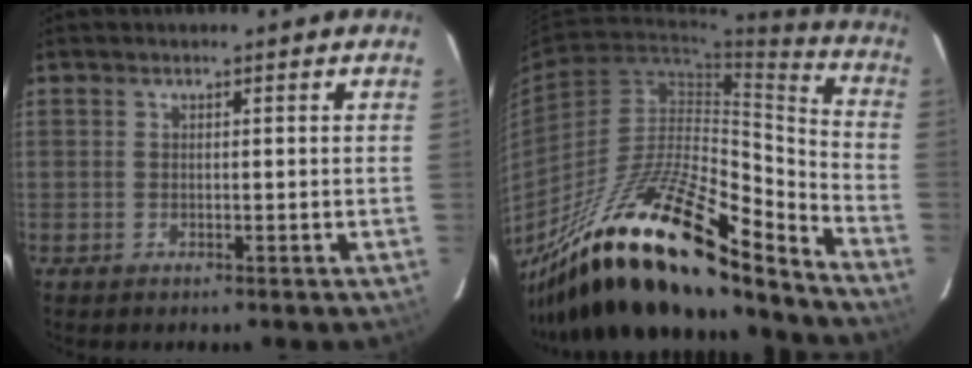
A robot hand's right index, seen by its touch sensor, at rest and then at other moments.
{"total": 27.4, "force": [-19.9, 7.2, 17.3], "torque": [-0.294, -0.029, -0.338]}